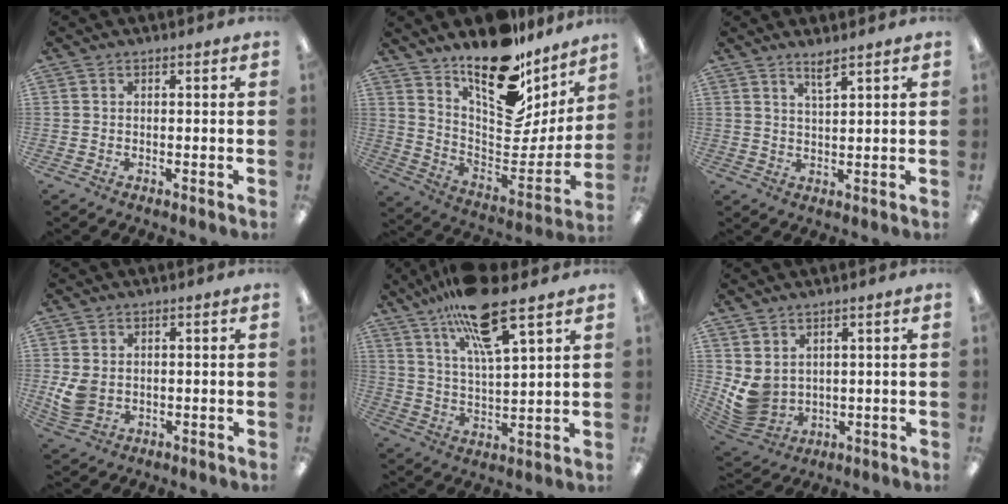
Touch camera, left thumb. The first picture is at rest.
{"total": 20.5, "force": [15.4, 8.5, 10.4], "torque": [-0.131, -0.139, 0.263]}
{"total": 3.6, "force": [2.9, 0.3, 2.1], "torque": [-0.048, -0.002, 0.051]}
{"total": 5.1, "force": [0.6, 3.9, 3.2], "torque": [-0.064, -0.001, 0.014]}
{"total": 16.3, "force": [11.6, 3.5, 11.0], "torque": [-0.198, -0.054, 0.191]}
{"total": 6.5, "force": [2.5, 4.8, 3.5], "torque": [-0.099, -0.023, 0.052]}